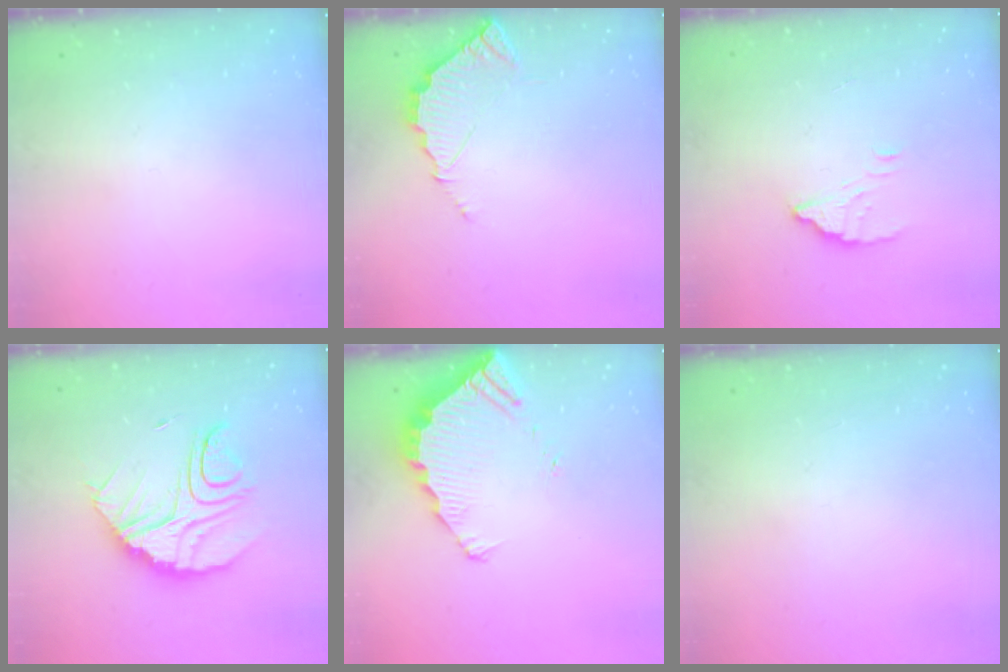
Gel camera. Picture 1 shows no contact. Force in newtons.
{"total": 4.2, "press": 4.2, "slide": 0.3}
{"total": 3.1, "press": 3.1, "slide": 0.2}
{"total": 13.3, "press": 13.3, "slide": 0.9}
{"total": 3.9, "press": 3.9, "slide": 0.3}
{"total": 2.2, "press": 2.2, "slide": 0.1}